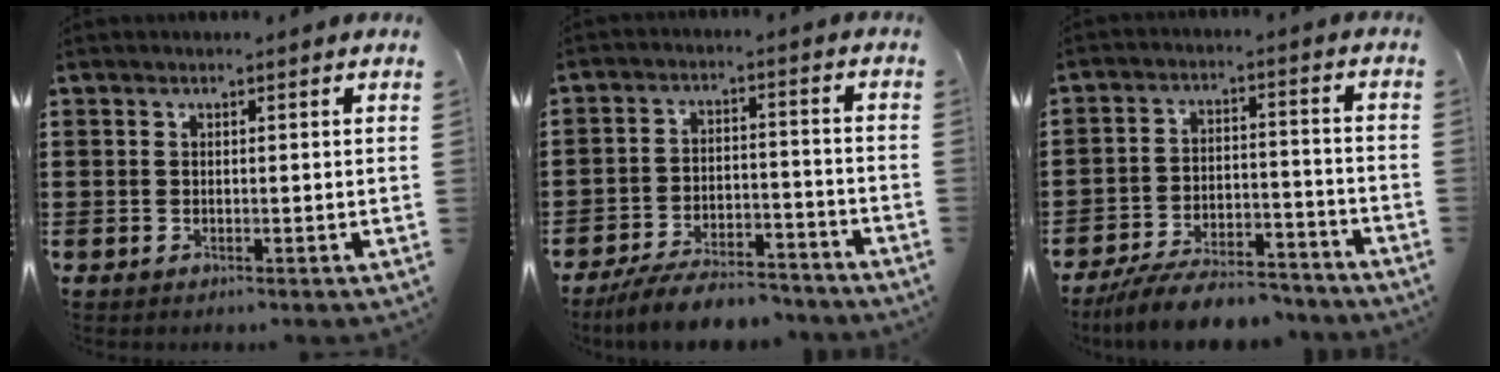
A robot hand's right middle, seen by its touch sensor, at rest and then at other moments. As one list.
[{"total": 7.0, "force": [-6.7, 1.3, 1.7], "torque": [-0.024, 0.018, -0.128]}, {"total": 8.0, "force": [-7.6, 1.4, 2.1], "torque": [-0.035, 0.020, -0.145]}]